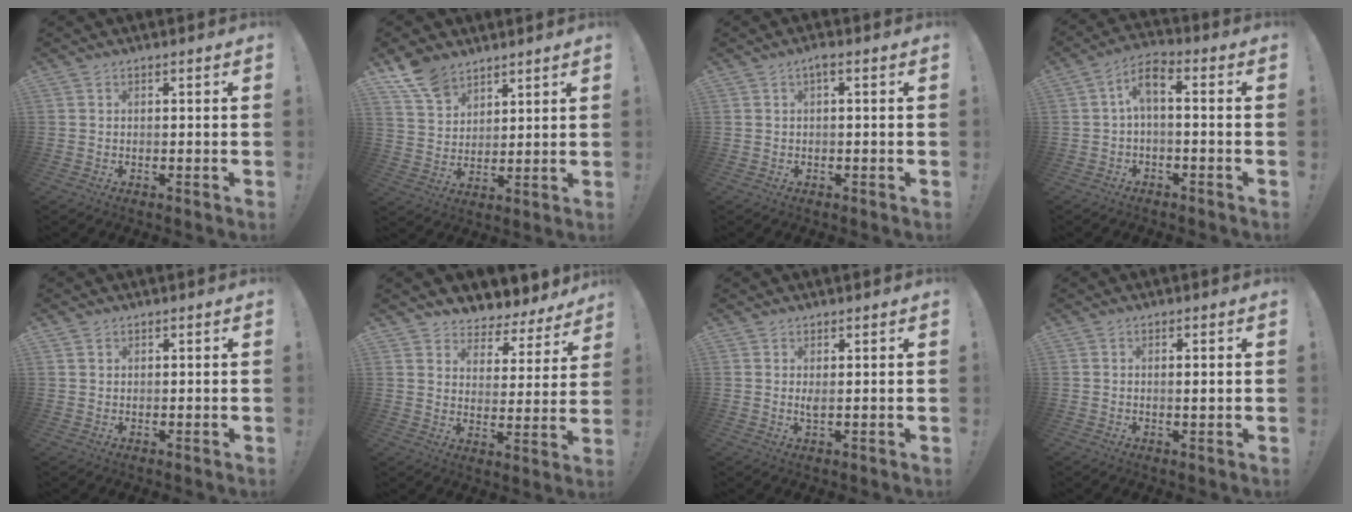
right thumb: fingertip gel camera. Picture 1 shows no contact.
{"total": 10.0, "force": [7.8, 5.3, 3.3], "torque": [-0.065, -0.049, 0.153]}
{"total": 1.6, "force": [0.0, 0.3, 1.6], "torque": [-0.035, 0.006, -0.002]}
{"total": 5.9, "force": [-0.6, 2.3, 5.4], "torque": [-0.110, 0.002, -0.010]}
{"total": 1.4, "force": [1.0, 1.0, 0.3], "torque": [-0.001, -0.001, 0.018]}
{"total": 5.1, "force": [4.3, 2.7, 0.7], "torque": [0.000, -0.056, 0.076]}
{"total": 1.8, "force": [0.9, 0.4, 1.5], "torque": [-0.021, -0.005, 0.013]}
{"total": 1.3, "force": [0.1, -0.1, 1.3], "torque": [-0.010, -0.008, -0.001]}